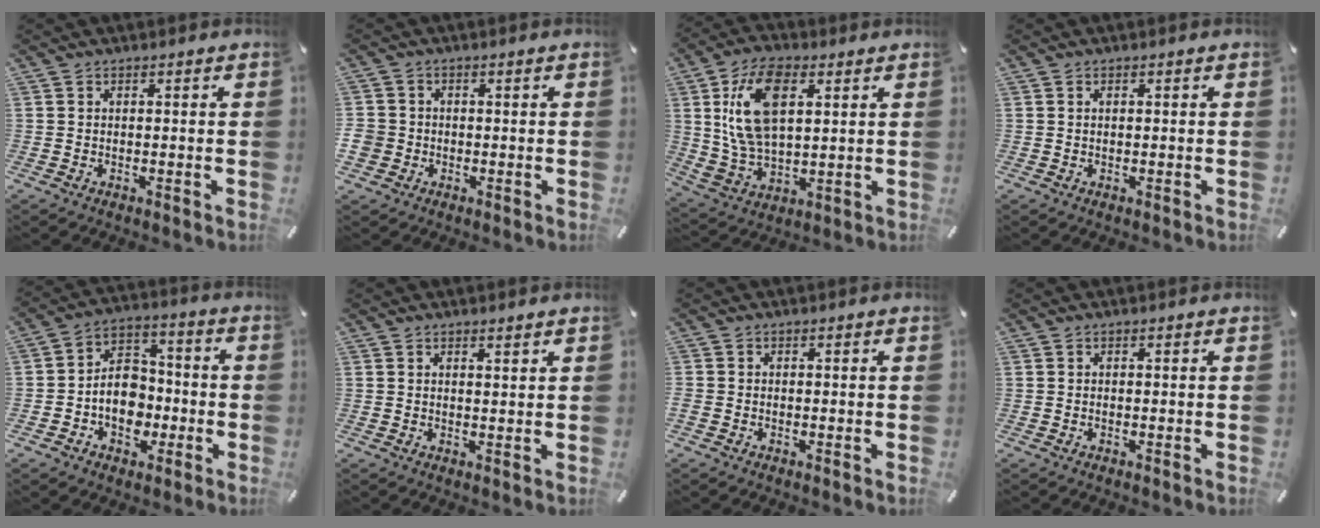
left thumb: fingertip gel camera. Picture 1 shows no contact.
{"total": 4.1, "force": [-0.8, 3.9, 0.8], "torque": [-0.020, 0.006, -0.014]}
{"total": 14.4, "force": [4.6, 8.3, 10.9], "torque": [-0.263, 0.000, 0.078]}
{"total": 0.6, "force": [0.1, 0.3, 0.5], "torque": [-0.011, 0.002, 0.002]}
{"total": 10.6, "force": [-2.6, 8.8, 5.4], "torque": [-0.091, 0.020, -0.046]}
{"total": 1.2, "force": [1.1, 0.0, 0.3], "torque": [-0.005, -0.004, 0.021]}
{"total": 0.8, "force": [-0.5, 0.6, 0.3], "torque": [-0.002, 0.002, -0.011]}
{"total": 0.0}